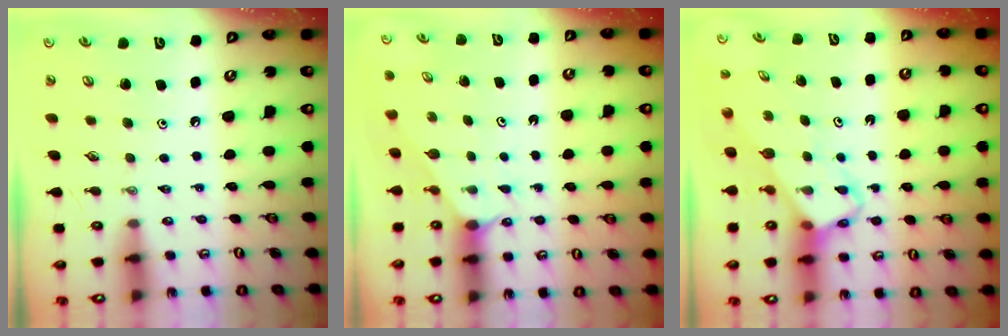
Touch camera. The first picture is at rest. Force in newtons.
{"total": 2.0, "press": 2.0, "slide": 0.3}
{"total": 4.0, "press": 4.0, "slide": 0.2}